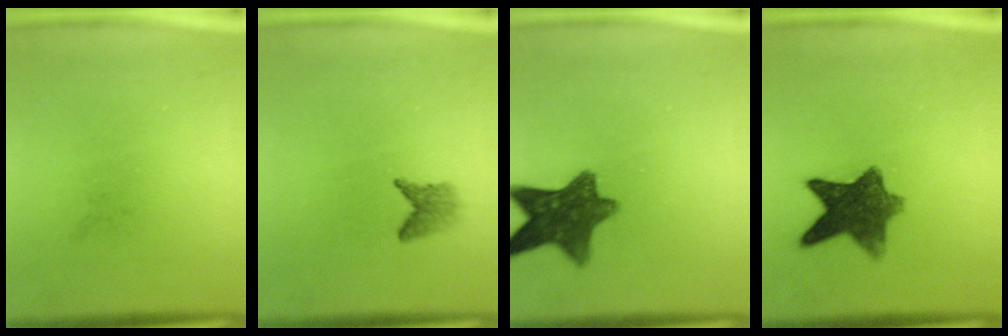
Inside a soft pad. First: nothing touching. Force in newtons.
{"total": 1.9}
{"total": 9.9}
{"total": 9.3}